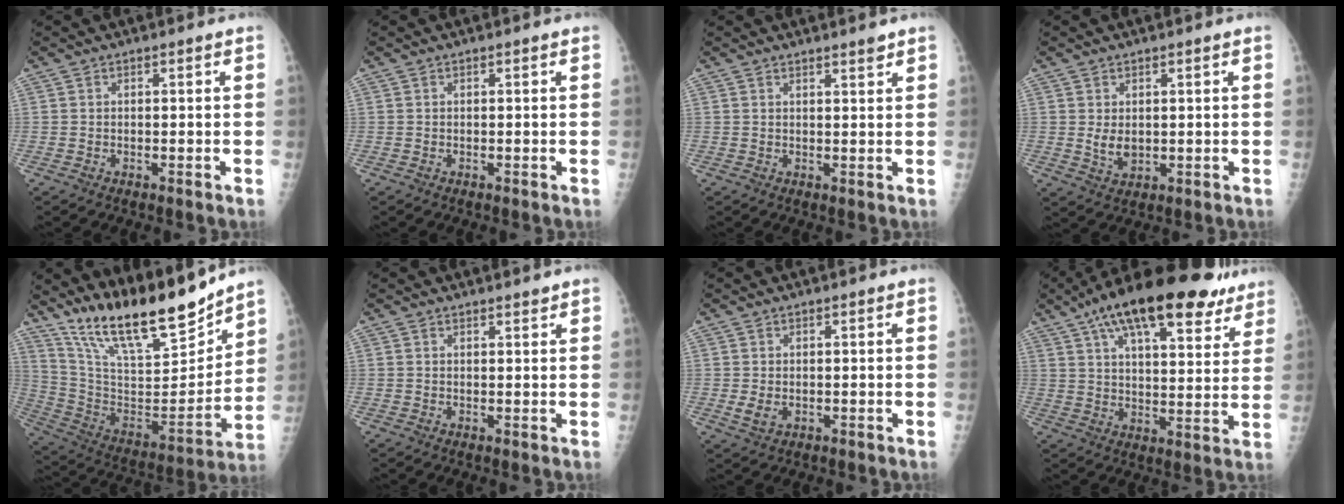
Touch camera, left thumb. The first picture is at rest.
{"total": 0.0}
{"total": 1.8, "force": [1.5, 0.1, 0.9], "torque": [-0.008, -0.013, 0.024]}
{"total": 3.4, "force": [0.6, 2.2, 2.5], "torque": [-0.036, -0.011, 0.019]}
{"total": 23.5, "force": [19.2, 5.8, 12.2], "torque": [-0.171, -0.104, 0.336]}
{"total": 1.2, "force": [1.1, 0.2, 0.4], "torque": [-0.001, -0.009, 0.017]}
{"total": 2.5, "force": [0.2, 1.6, 1.9], "torque": [-0.031, -0.007, 0.009]}
{"total": 24.6, "force": [15.7, 9.4, 16.4], "torque": [-0.233, -0.017, 0.235]}